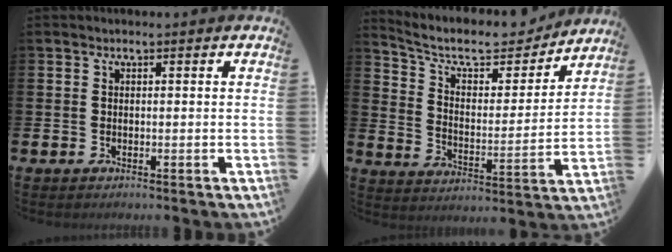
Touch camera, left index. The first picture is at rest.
{"total": 9.1, "force": [8.0, 3.0, 3.2], "torque": [-0.087, -0.059, 0.133]}